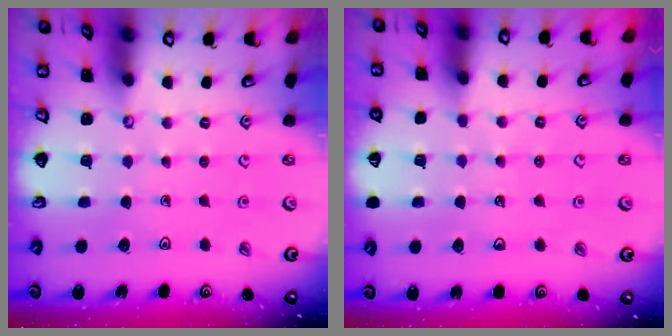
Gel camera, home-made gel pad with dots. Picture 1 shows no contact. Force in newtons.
{"total": 3.8, "press": 3.7, "slide": 0.9}